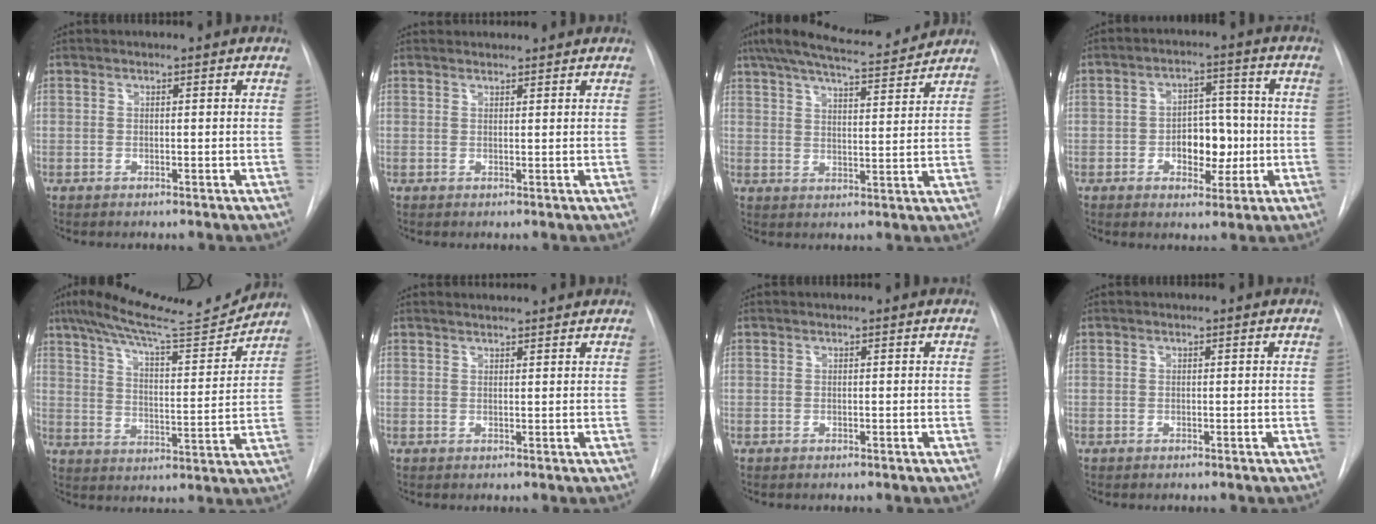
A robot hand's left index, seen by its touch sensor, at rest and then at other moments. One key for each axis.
{"total": 5.1, "fx": 5.0, "fy": 0.7, "fz": 0.9, "tx": -0.010, "ty": 0.033, "tz": 0.061}
{"total": 14.5, "fx": 12.9, "fy": 1.7, "fz": 6.3, "tx": -0.114, "ty": 0.015, "tz": 0.192}
{"total": 6.9, "fx": -1.3, "fy": 4.2, "fz": 5.3, "tx": -0.073, "ty": 0.016, "tz": -0.015}
{"total": 15.9, "fx": 14.4, "fy": 0.6, "fz": 6.5, "tx": -0.112, "ty": -0.011, "tz": 0.218}
{"total": 3.9, "fx": 3.8, "fy": 0.3, "fz": 0.9, "tx": -0.018, "ty": 0.021, "tz": 0.050}
{"total": 0.0}
{"total": 0.0}